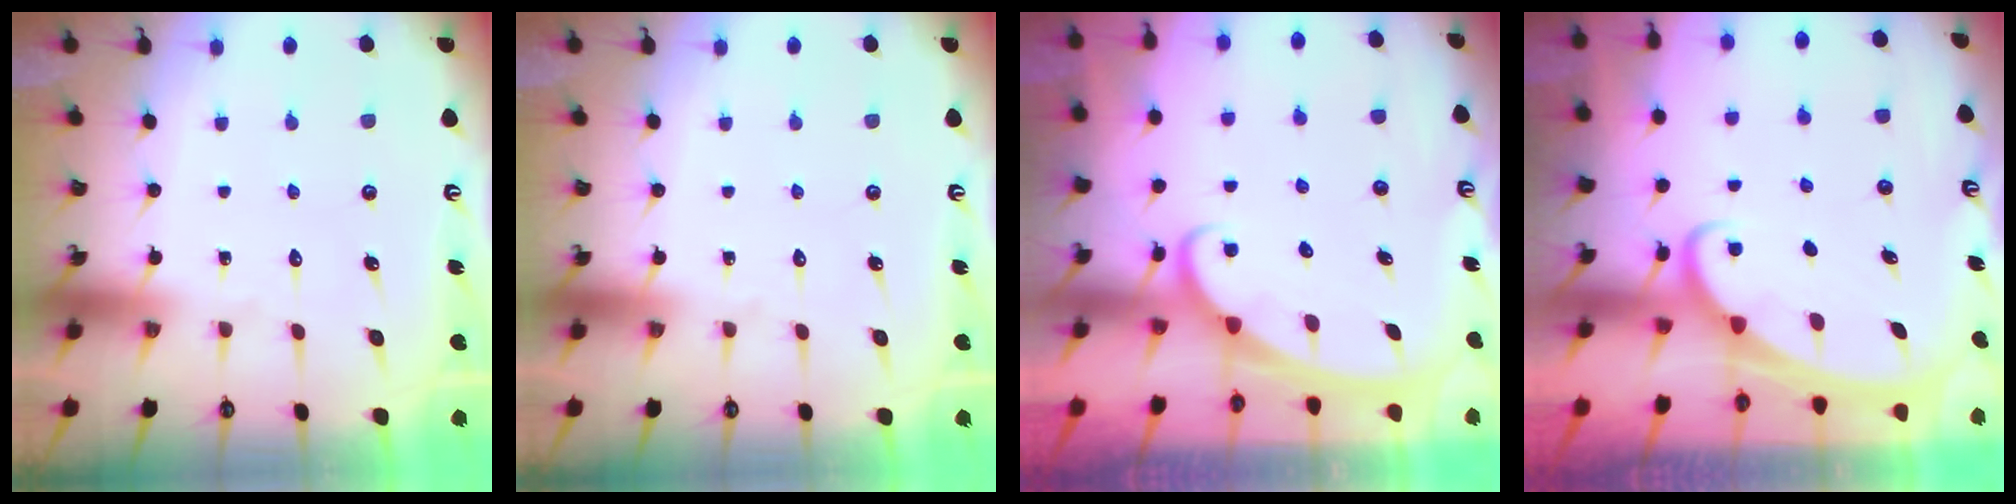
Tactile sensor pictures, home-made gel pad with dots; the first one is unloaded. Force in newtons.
{"total": 0.0}
{"total": 2.5, "press": 2.5, "slide": 0.3}
{"total": 1.9, "press": 1.9, "slide": 0.3}